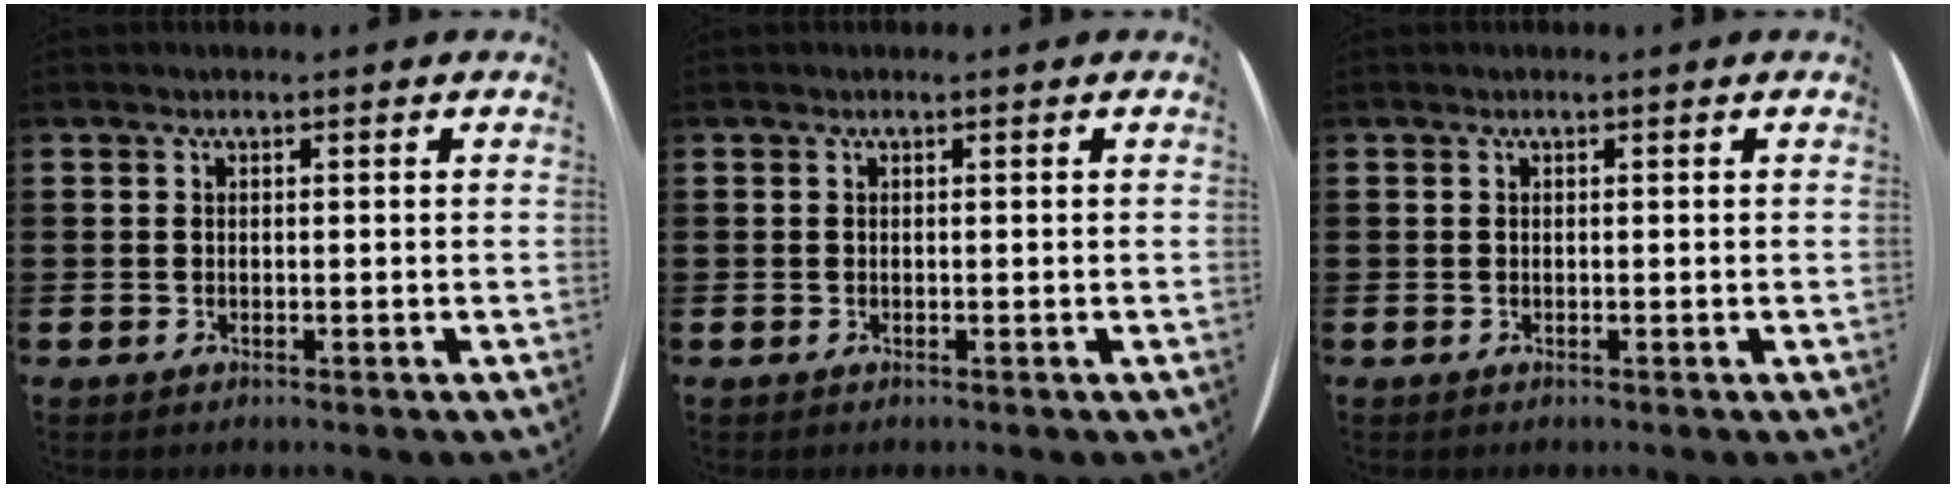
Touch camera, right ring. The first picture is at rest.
{"total": 0.0}
{"total": 0.0}